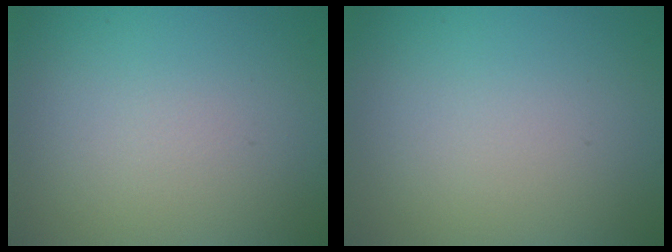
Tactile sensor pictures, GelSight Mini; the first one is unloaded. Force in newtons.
{"total": 0.0}